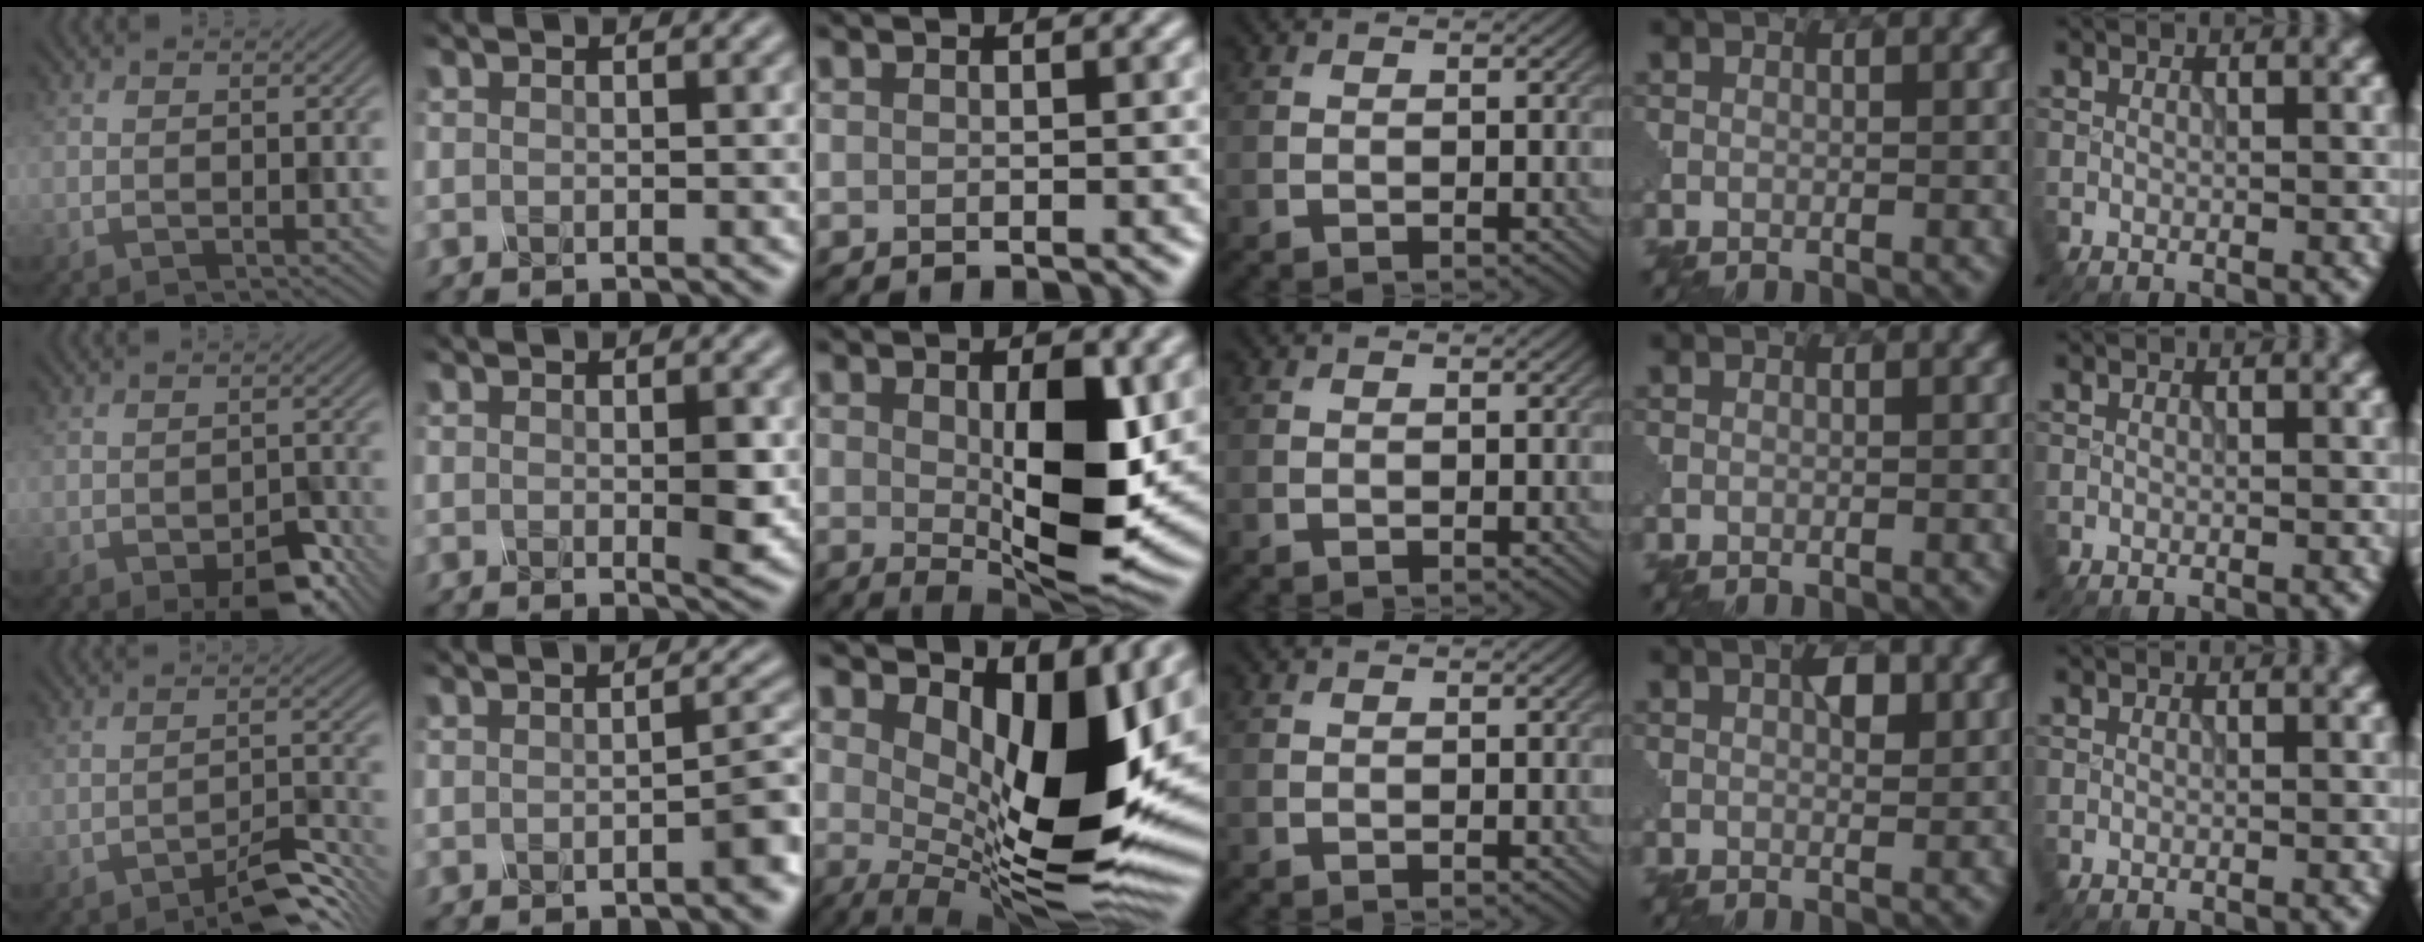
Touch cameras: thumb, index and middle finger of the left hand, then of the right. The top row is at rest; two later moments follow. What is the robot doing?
{"motion": "press", "object": "mechanical pencil"}